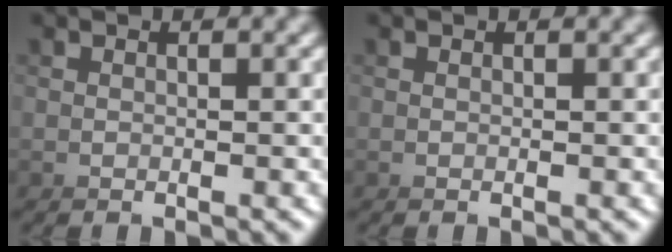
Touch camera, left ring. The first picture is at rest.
{"total": 0.0}